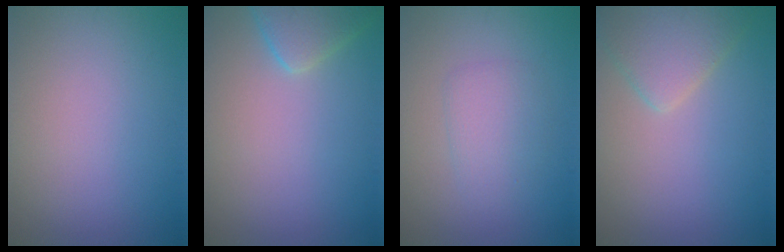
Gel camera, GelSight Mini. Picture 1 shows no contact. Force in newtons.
{"total": 3.2, "press": 3.2, "slide": 0.2}
{"total": 2.3, "press": 2.3, "slide": 0.0}
{"total": 3.7, "press": 3.7, "slide": 0.3}